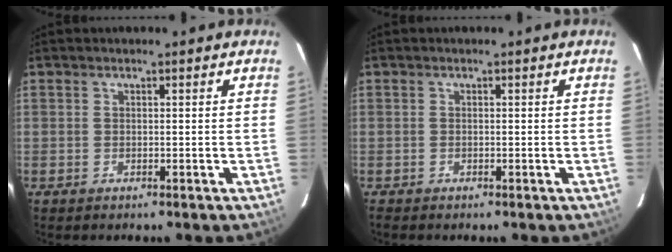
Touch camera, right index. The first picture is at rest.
{"total": 0.0}